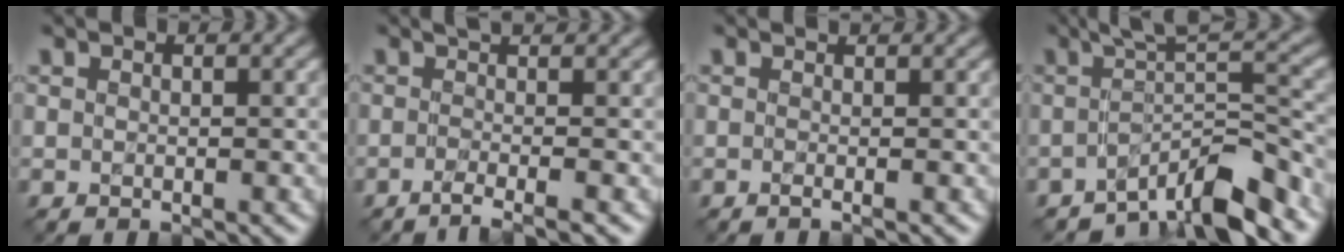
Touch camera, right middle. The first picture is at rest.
{"total": 3.7, "force": [-0.8, 1.0, 3.4], "torque": [-0.033, -0.003, -0.026]}
{"total": 1.6, "force": [0.1, 0.6, 1.5], "torque": [-0.022, -0.006, -0.015]}
{"total": 6.6, "force": [-3.7, 1.4, 5.3], "torque": [-0.065, 0.010, -0.066]}